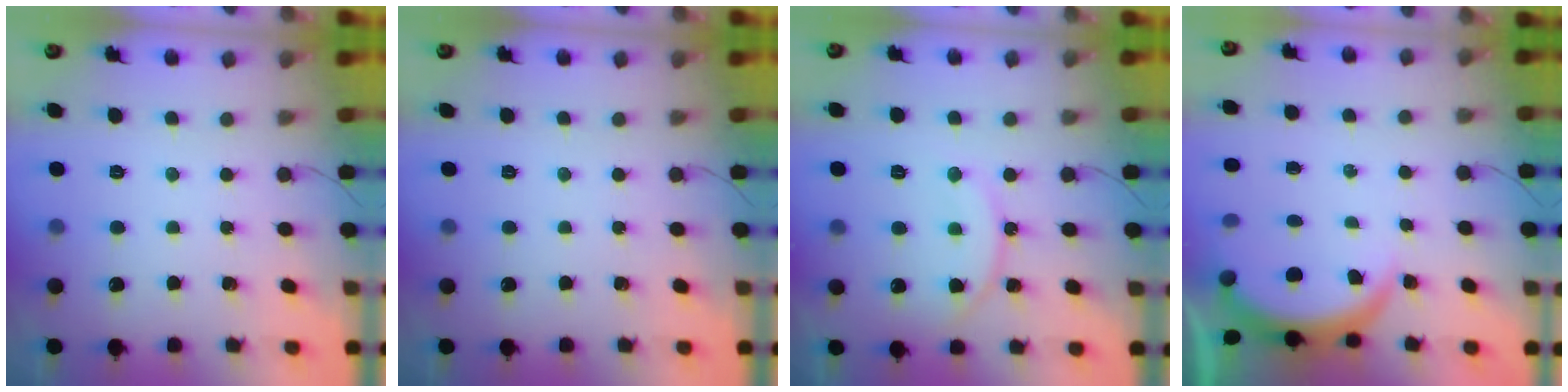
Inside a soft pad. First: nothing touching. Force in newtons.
{"total": 0.0}
{"total": 12.5, "press": 12.5, "slide": 0.9}
{"total": 3.9, "press": 3.9, "slide": 0.2}